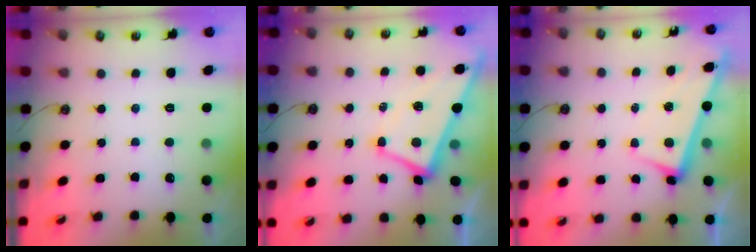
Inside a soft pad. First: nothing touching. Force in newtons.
{"total": 1.0, "press": 0.6, "slide": 0.8}
{"total": 2.6, "press": 2.5, "slide": 0.7}